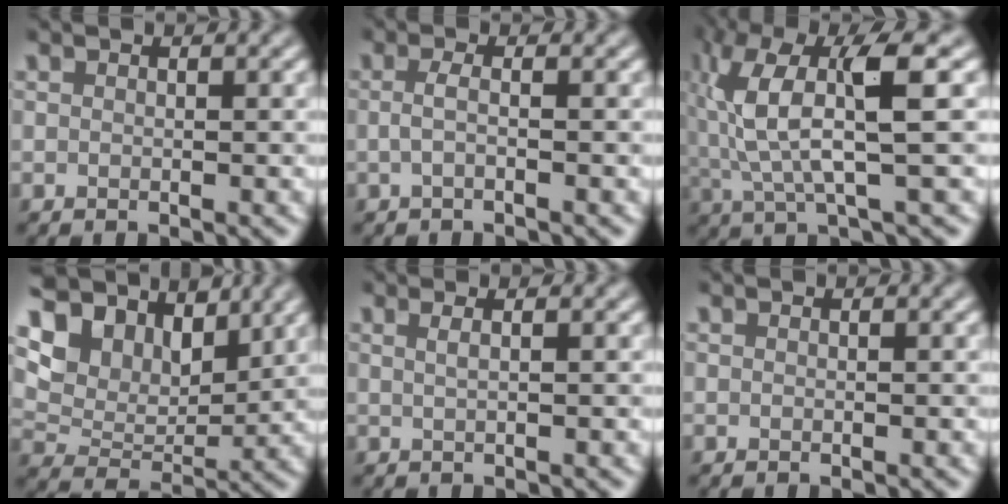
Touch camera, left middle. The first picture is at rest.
{"total": 1.4, "force": [-0.2, 0.4, 1.3], "torque": [-0.026, -0.001, -0.008]}
{"total": 7.4, "force": [1.4, 1.4, 7.2], "torque": [-0.151, 0.005, 0.030]}
{"total": 10.0, "force": [6.7, 5.4, 5.2], "torque": [-0.117, 0.010, 0.095]}
{"total": 2.0, "force": [0.9, 0.9, 1.5], "torque": [-0.008, -0.002, -0.007]}
{"total": 0.0}